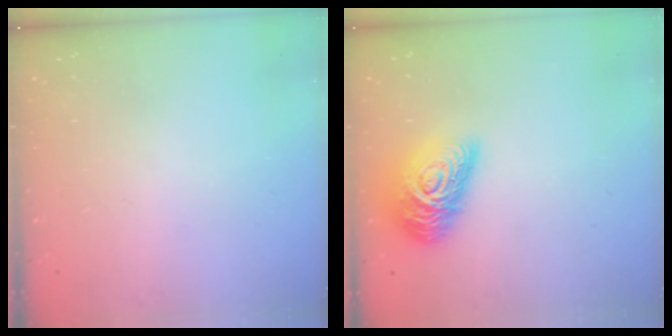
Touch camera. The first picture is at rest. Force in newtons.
{"total": 16.9, "press": 16.9, "slide": 1.2}